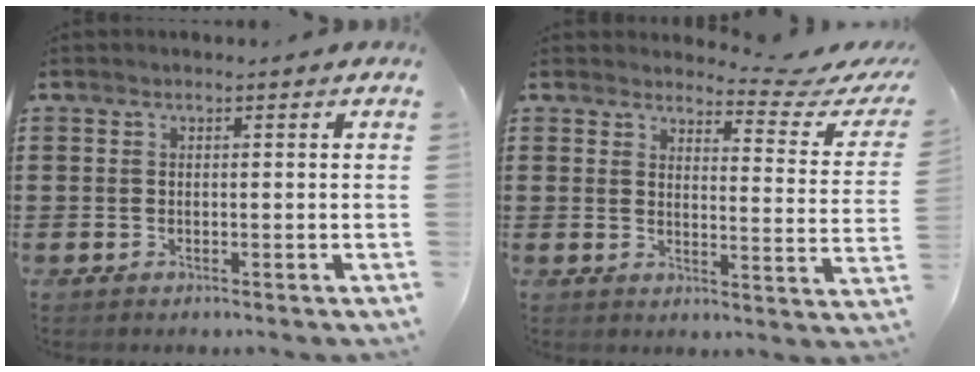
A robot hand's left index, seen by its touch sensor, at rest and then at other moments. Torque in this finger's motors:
{"motor_torque": [2.14, 0.00, 0.02, -0.04]}